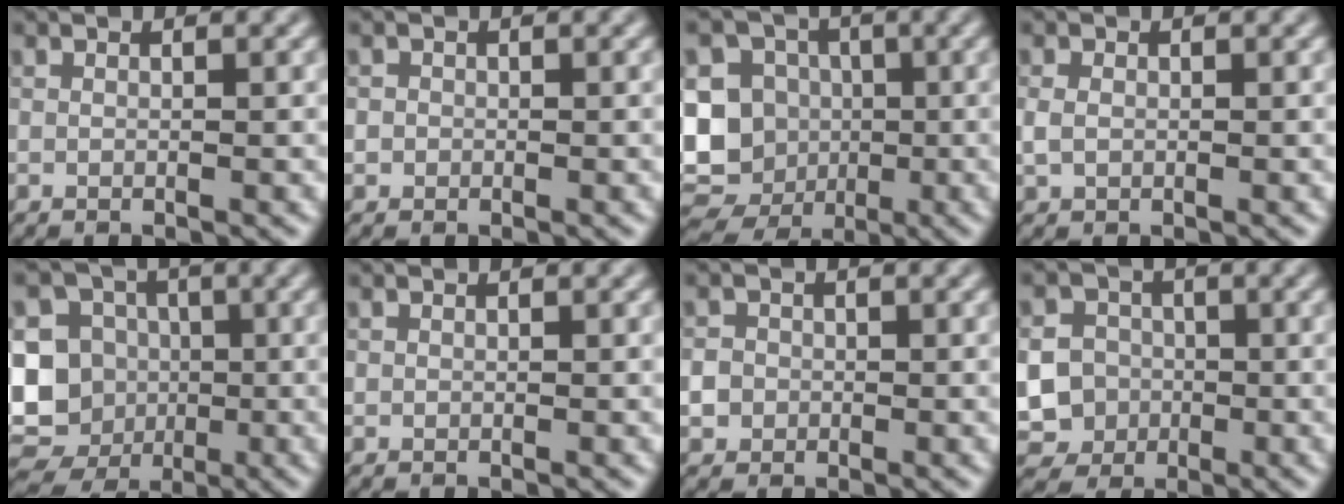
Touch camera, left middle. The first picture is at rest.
{"total": 0.7, "force": [-0.1, 0.7, 0.0], "torque": [0.006, -0.005, -0.002]}
{"total": 12.5, "force": [-1.5, 11.3, 5.1], "torque": [-0.092, 0.006, -0.044]}
{"total": 1.4, "force": [0.0, 1.1, 0.8], "torque": [-0.020, 0.000, 0.000]}
{"total": 13.7, "force": [-1.8, 12.6, 4.9], "torque": [-0.102, 0.004, -0.045]}
{"total": 0.0}
{"total": 2.7, "force": [-0.6, 2.5, 0.8], "torque": [-0.005, 0.011, -0.022]}
{"total": 10.4, "force": [-2.3, 9.7, 3.1], "torque": [-0.087, -0.009, -0.069]}